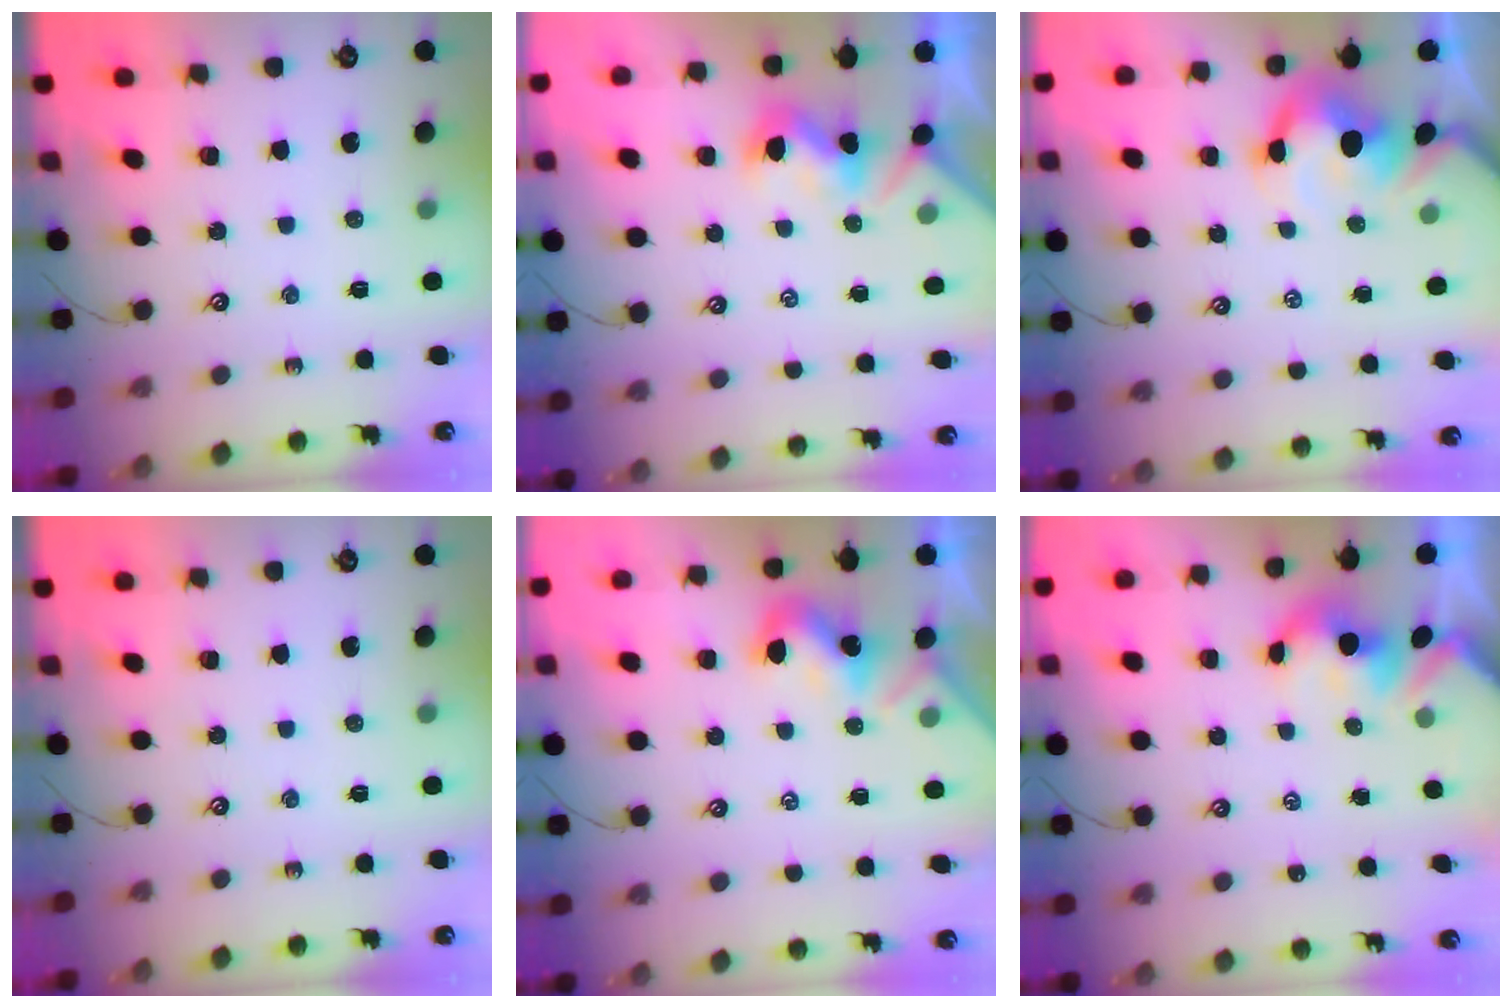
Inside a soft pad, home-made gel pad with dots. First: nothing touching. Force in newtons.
{"total": 1.9, "press": 1.7, "slide": 0.8}
{"total": 5.6, "press": 5.4, "slide": 1.7}
{"total": 0.0}
{"total": 2.0, "press": 1.9, "slide": 0.5}
{"total": 1.9, "press": 1.9, "slide": 0.2}